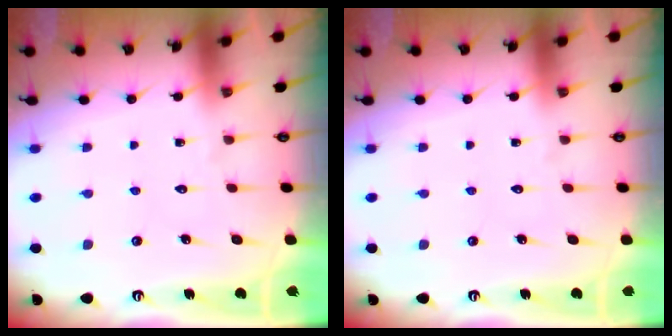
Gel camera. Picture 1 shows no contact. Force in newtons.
{"total": 0.0}